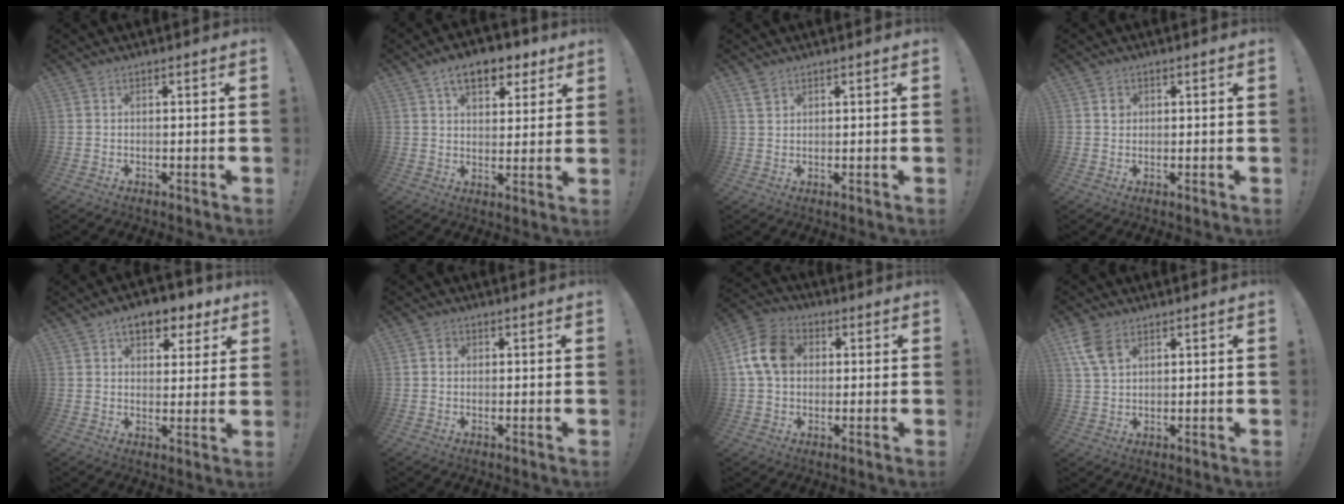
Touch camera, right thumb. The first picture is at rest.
{"total": 10.8, "force": [6.1, 6.2, 6.4], "torque": [-0.090, -0.023, 0.111]}
{"total": 2.3, "force": [1.8, 1.4, 0.7], "torque": [0.001, -0.012, 0.031]}
{"total": 1.7, "force": [0.5, 1.6, 0.3], "torque": [0.013, -0.006, 0.006]}
{"total": 8.6, "force": [5.1, 5.1, 4.7], "torque": [-0.059, -0.026, 0.091]}
{"total": 2.1, "force": [0.3, 1.9, 0.8], "torque": [-0.012, 0.003, 0.005]}
{"total": 12.9, "force": [2.5, 9.9, 7.8], "torque": [-0.136, 0.008, 0.052]}
{"total": 7.6, "force": [3.8, 4.4, 4.8], "torque": [-0.087, -0.011, 0.076]}